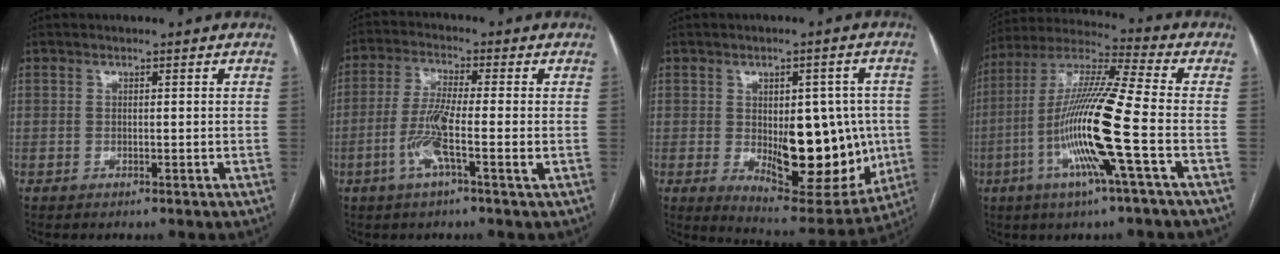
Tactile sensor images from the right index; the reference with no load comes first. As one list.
[{"total": 7.2, "force": [-2.1, 0.0, 6.9], "torque": [-0.140, -0.003, -0.048]}, {"total": 16.7, "force": [-1.4, 7.6, 14.8], "torque": [-0.195, -0.003, 0.002]}, {"total": 16.5, "force": [-4.7, -0.8, 15.8], "torque": [-0.314, -0.009, -0.102]}]